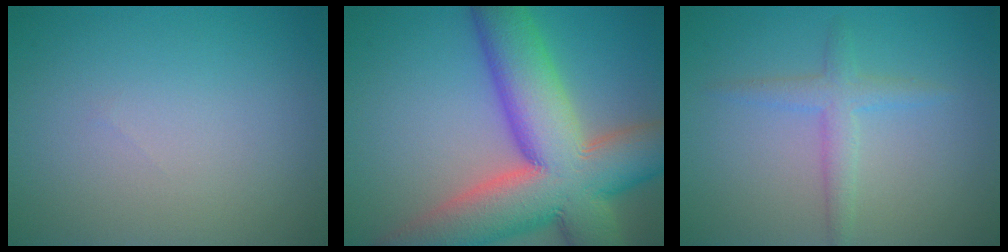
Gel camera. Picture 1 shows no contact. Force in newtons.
{"total": 15.2, "press": 15.1, "slide": 1.1}
{"total": 2.3, "press": 2.3, "slide": 0.2}